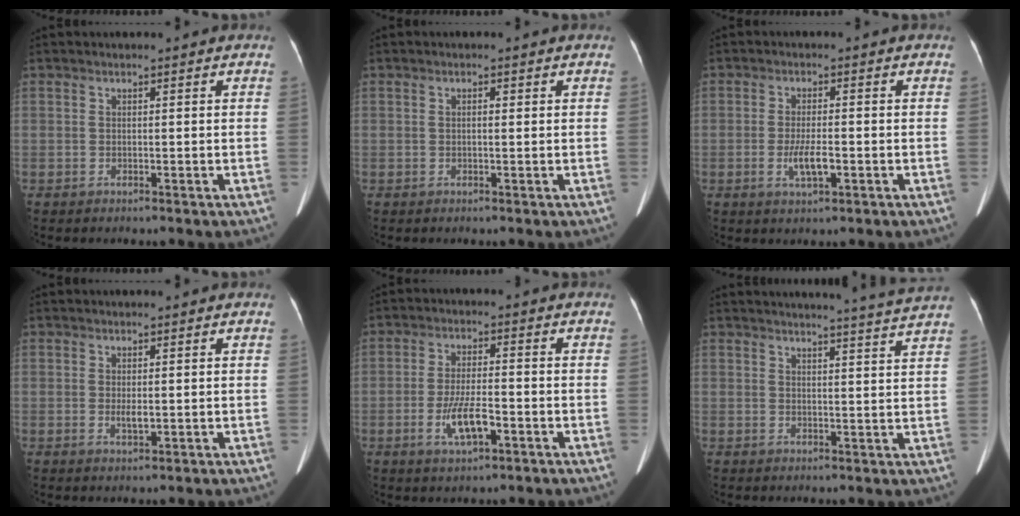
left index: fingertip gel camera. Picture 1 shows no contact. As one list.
[{"total": 0.7, "force": [-0.3, 0.1, 0.6], "torque": [-0.010, -0.005, -0.002]}, {"total": 3.8, "force": [-1.6, 0.6, 3.4], "torque": [-0.065, -0.012, -0.022]}, {"total": 1.3, "force": [-0.3, 0.3, 1.3], "torque": [-0.021, -0.009, 0.002]}, {"total": 5.9, "force": [-2.8, 1.2, 5.1], "torque": [-0.099, -0.013, -0.044]}, {"total": 8.7, "force": [8.1, -2.3, 2.0], "torque": [-0.028, -0.045, 0.088]}]